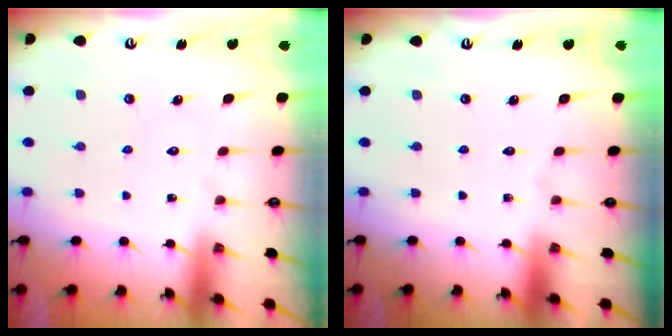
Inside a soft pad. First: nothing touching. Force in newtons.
{"total": 0.0}